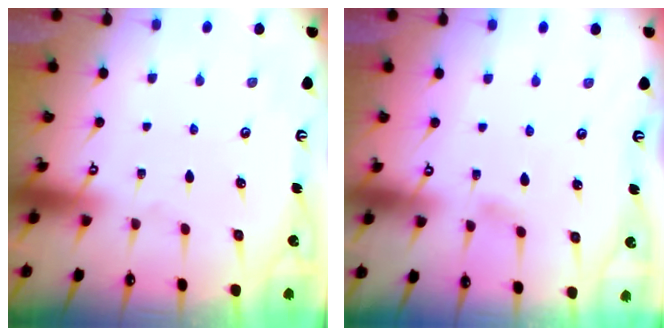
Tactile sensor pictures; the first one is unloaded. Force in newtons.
{"total": 2.8, "press": 2.8, "slide": 0.3}